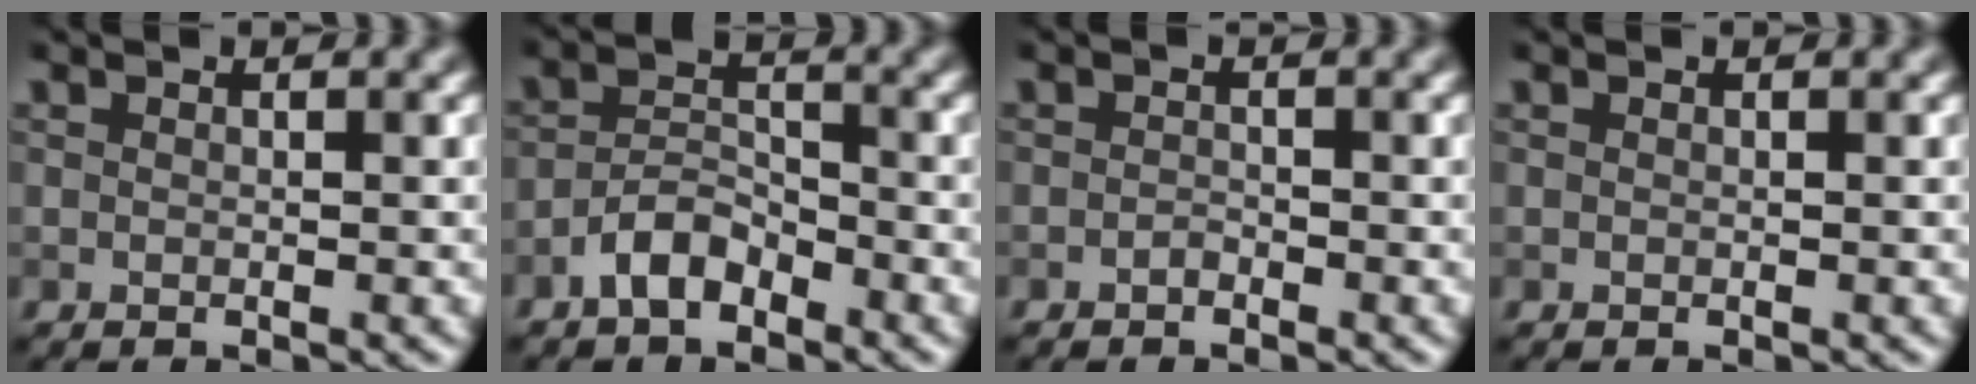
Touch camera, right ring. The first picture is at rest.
{"total": 3.1, "force": [-2.2, 1.4, 1.7], "torque": [-0.030, 0.012, -0.048]}
{"total": 0.6, "force": [-0.5, 0.2, 0.3], "torque": [-0.005, 0.000, -0.010]}
{"total": 0.0}